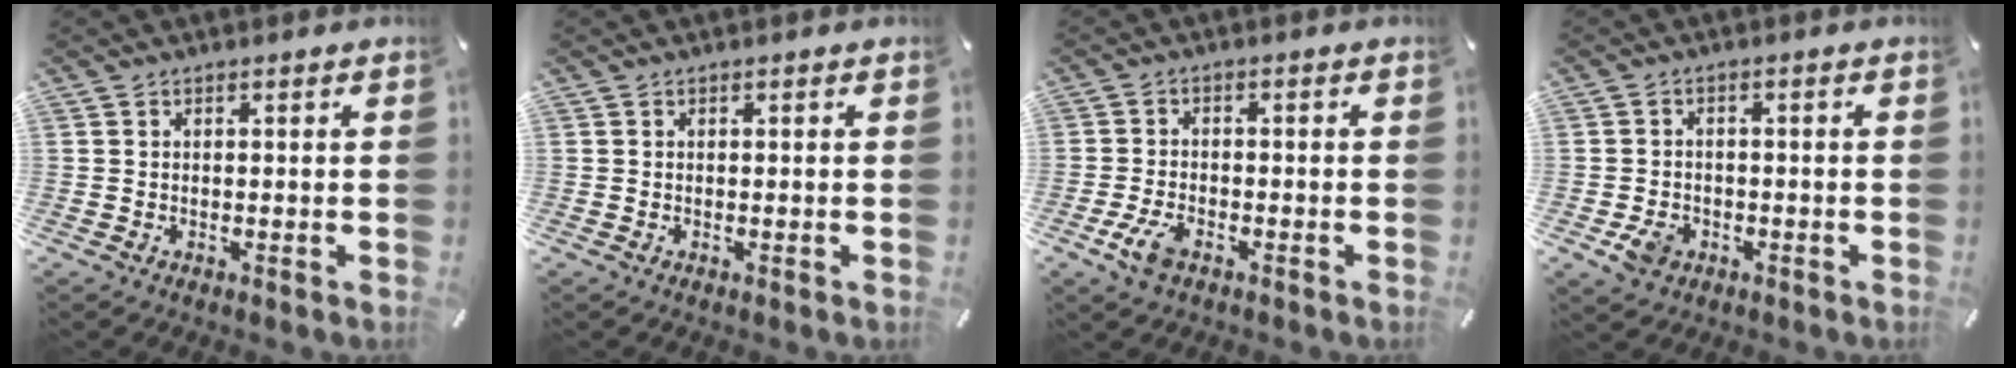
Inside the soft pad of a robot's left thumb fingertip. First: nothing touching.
{"total": 0.0}
{"total": 5.2, "force": [-2.8, 2.7, 3.5], "torque": [-0.095, 0.001, -0.058]}
{"total": 4.9, "force": [-2.1, 3.8, 2.2], "torque": [-0.047, 0.002, -0.042]}